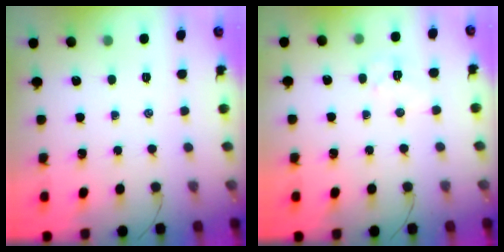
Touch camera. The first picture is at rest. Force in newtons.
{"total": 5.7, "press": 5.6, "slide": 0.9}